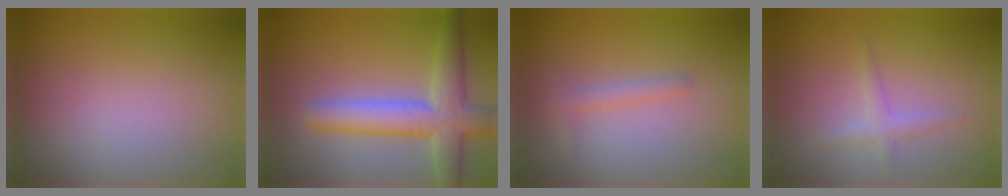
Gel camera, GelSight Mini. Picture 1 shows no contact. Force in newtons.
{"total": 6.0, "press": 6.0, "slide": 0.1}
{"total": 1.2, "press": 1.2, "slide": 0.0}
{"total": 1.3, "press": 1.3, "slide": 0.0}